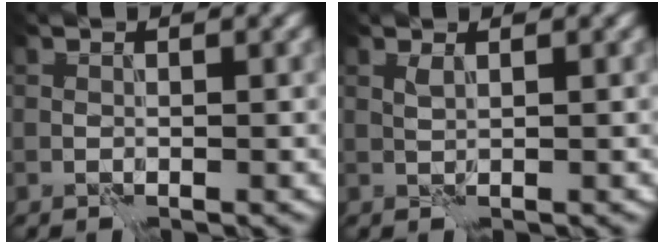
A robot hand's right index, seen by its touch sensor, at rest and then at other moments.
{"total": 0.7, "force": [0.6, -0.3, 0.2], "torque": [-0.006, 0.001, 0.013]}